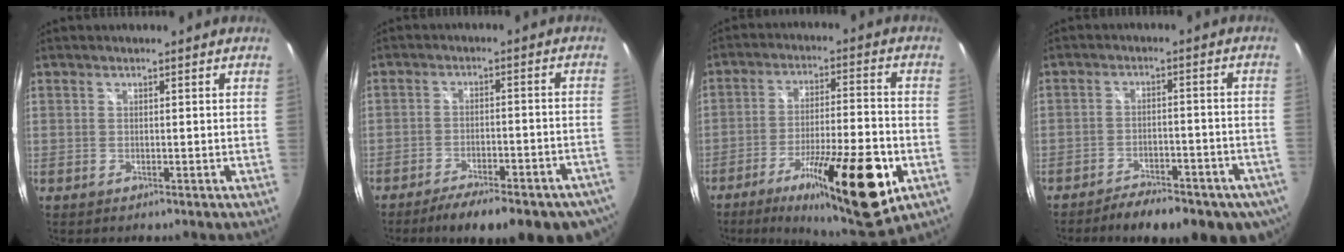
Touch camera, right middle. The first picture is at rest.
{"total": 18.7, "force": [-14.7, 5.1, 10.3], "torque": [-0.166, -0.032, -0.187]}
{"total": 20.7, "force": [-9.9, 5.0, 17.5], "torque": [-0.290, -0.029, -0.146]}
{"total": 15.0, "force": [-11.1, 5.5, 8.5], "torque": [-0.149, -0.022, -0.143]}